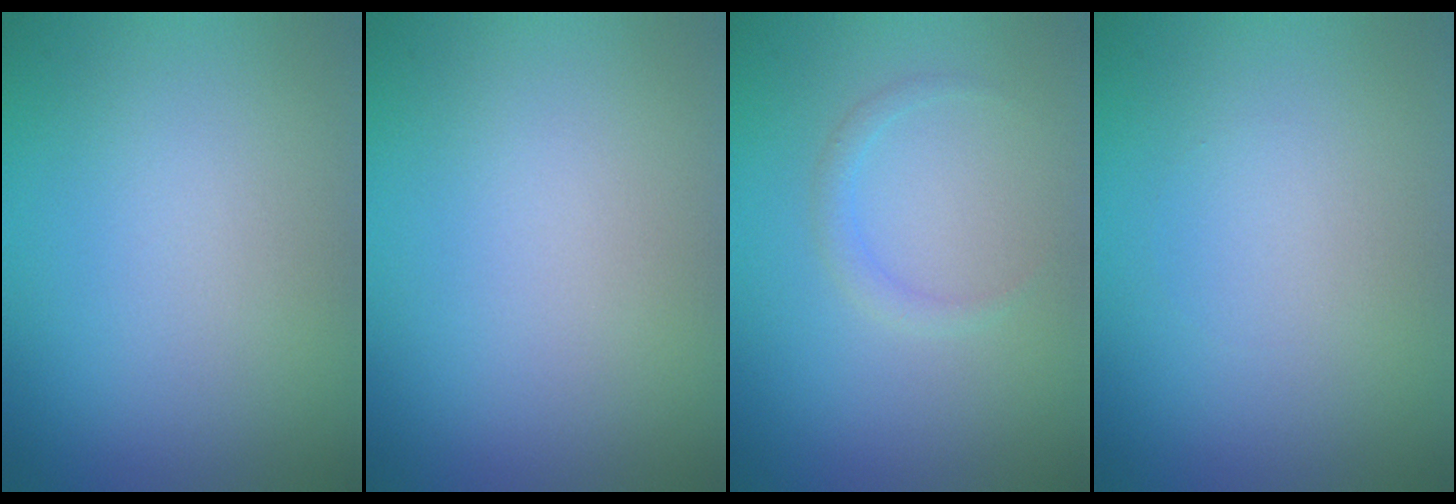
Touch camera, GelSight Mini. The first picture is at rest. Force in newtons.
{"total": 0.0}
{"total": 1.0, "press": 1.0, "slide": 0.0}
{"total": 0.0}